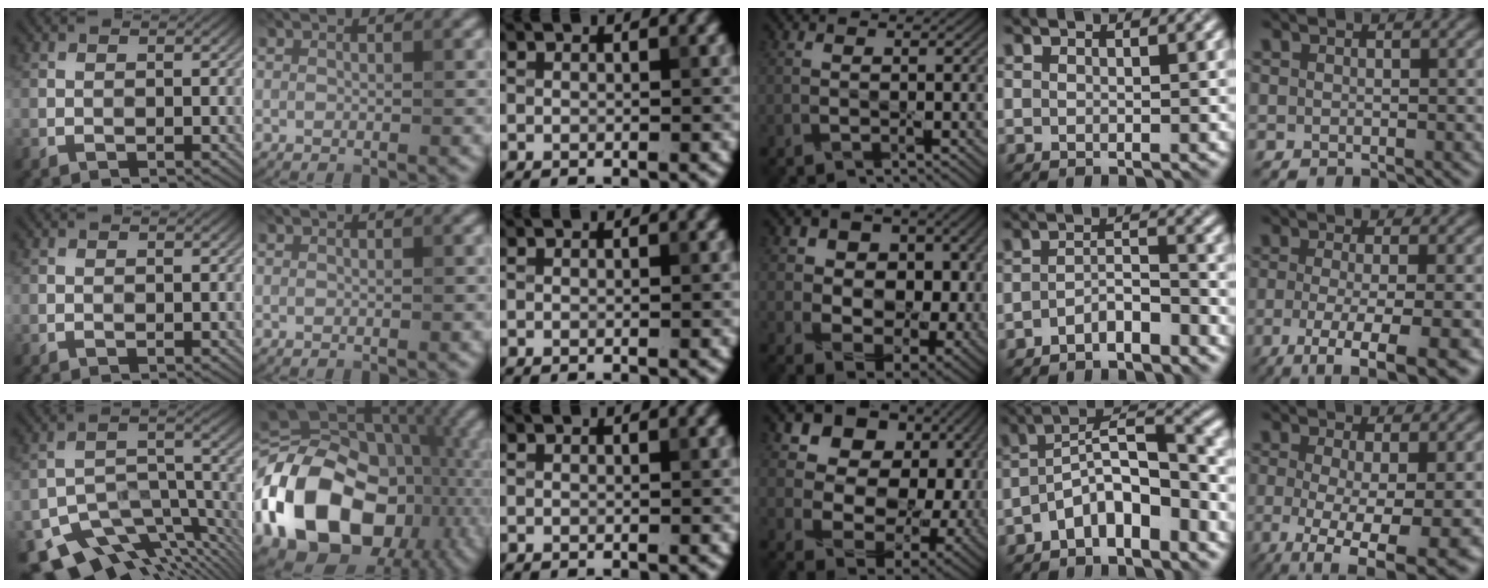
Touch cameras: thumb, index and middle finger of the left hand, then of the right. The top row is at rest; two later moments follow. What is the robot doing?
{"motion": "wipe", "object": "bowl"}